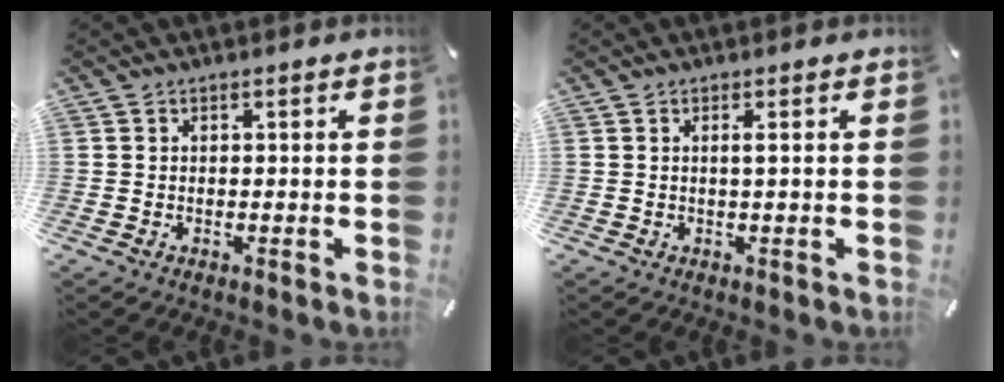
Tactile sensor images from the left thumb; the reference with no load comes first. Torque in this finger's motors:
{"motor_torque": [-0.16, 0.16, 0.07, -0.16, 0.06]}